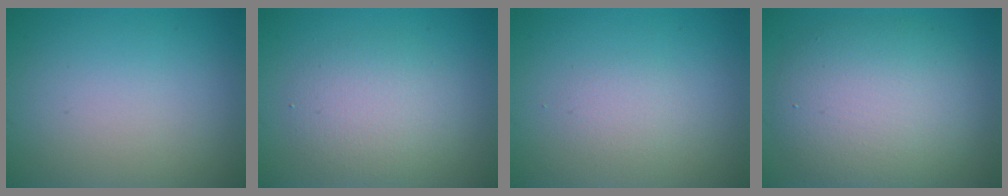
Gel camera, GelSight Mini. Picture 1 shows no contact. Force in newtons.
{"total": 3.5, "press": 3.5, "slide": 0.2}
{"total": 1.3, "press": 1.3, "slide": 0.0}
{"total": 7.6, "press": 7.6, "slide": 0.2}